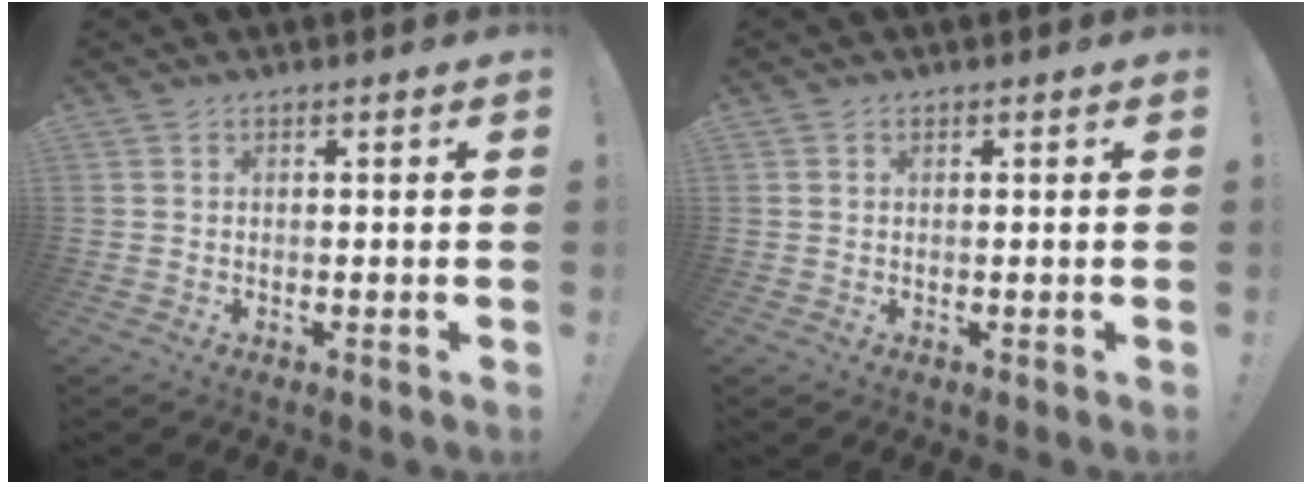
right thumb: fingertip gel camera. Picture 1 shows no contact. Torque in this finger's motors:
{"motor_torque": [-0.03, -0.16, -0.13, 0.06, 0.03]}